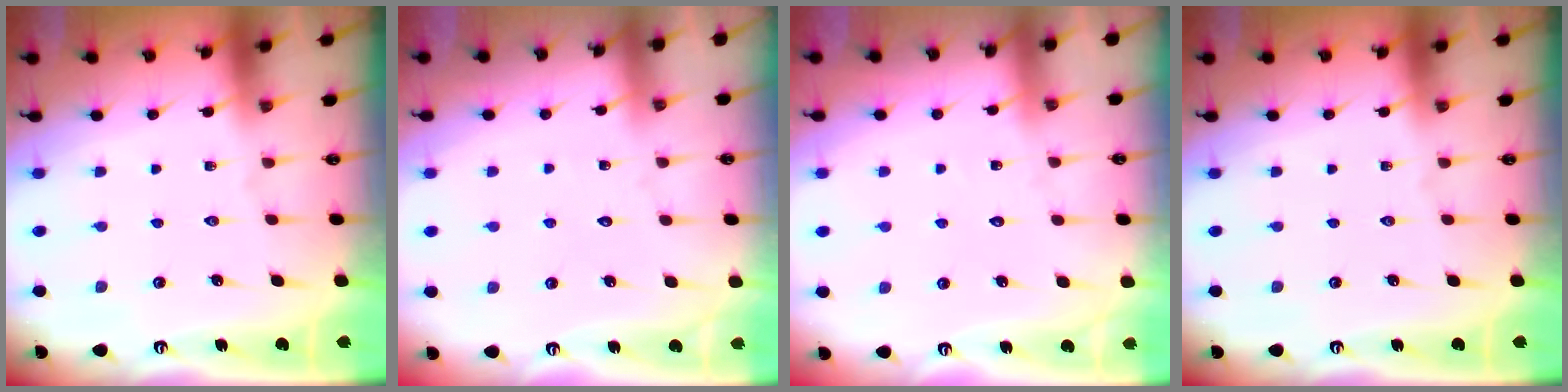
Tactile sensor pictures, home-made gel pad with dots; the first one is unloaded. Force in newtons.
{"total": 3.1, "press": 3.1, "slide": 0.3}
{"total": 3.5, "press": 3.4, "slide": 0.3}
{"total": 0.0}